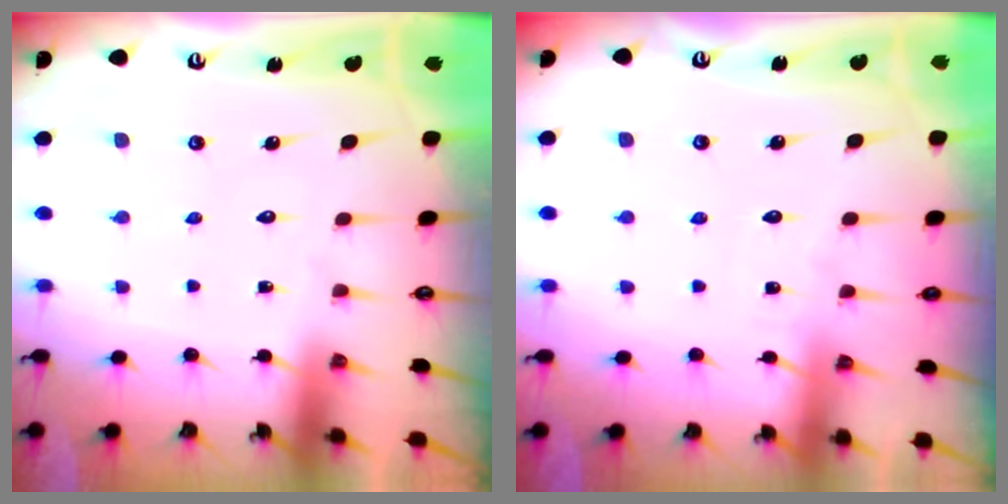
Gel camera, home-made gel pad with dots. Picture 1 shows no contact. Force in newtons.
{"total": 2.2, "press": 2.1, "slide": 0.3}